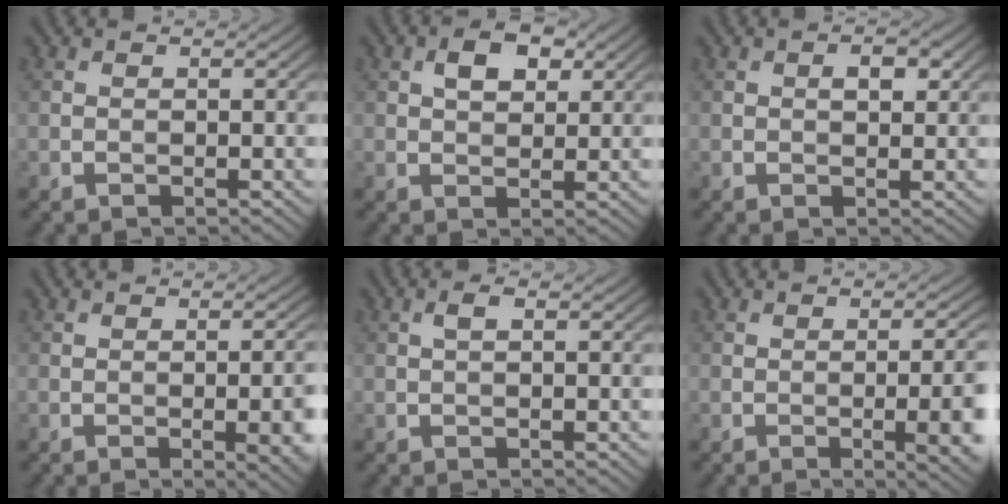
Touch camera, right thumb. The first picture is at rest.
{"total": 4.1, "force": [1.6, 2.4, 2.9], "torque": [-0.052, 0.005, 0.026]}
{"total": 2.1, "force": [0.6, 1.1, 1.7], "torque": [-0.023, 0.000, 0.007]}
{"total": 5.5, "force": [-1.3, 1.3, 5.2], "torque": [-0.070, -0.004, -0.010]}
{"total": 1.4, "force": [0.2, 0.4, 1.3], "torque": [-0.026, 0.004, 0.003]}
{"total": 7.9, "force": [-1.6, 2.3, 7.3], "torque": [-0.090, -0.003, -0.011]}